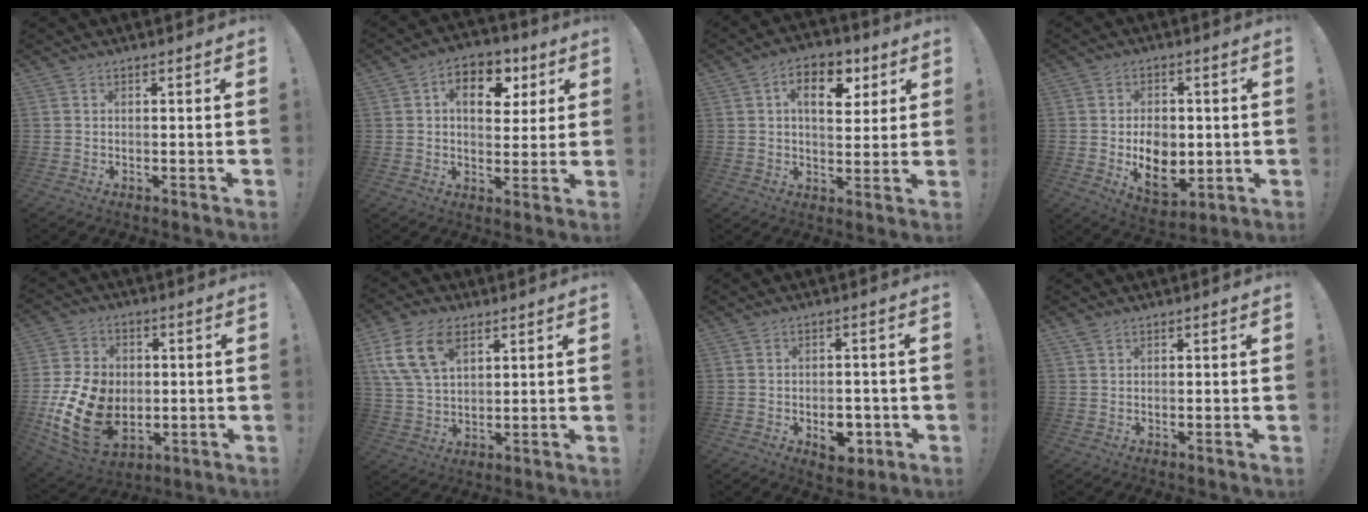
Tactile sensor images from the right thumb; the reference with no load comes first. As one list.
[{"total": 11.2, "force": [4.1, 7.6, 7.1], "torque": [-0.091, -0.013, 0.072]}, {"total": 11.3, "force": [4.3, 6.8, 7.9], "torque": [-0.102, -0.006, 0.071]}, {"total": 11.4, "force": [-1.2, 8.7, 7.3], "torque": [-0.098, -0.010, -0.014]}, {"total": 18.4, "force": [-3.2, 13.7, 11.7], "torque": [-0.231, 0.015, -0.046]}, {"total": 13.7, "force": [6.5, 8.5, 8.6], "torque": [-0.166, -0.017, 0.124]}, {"total": 7.2, "force": [-2.5, 4.9, 4.7], "torque": [-0.043, 0.016, -0.037]}, {"total": 1.1, "force": [0.8, 0.4, 0.6], "torque": [-0.014, 0.000, 0.015]}]